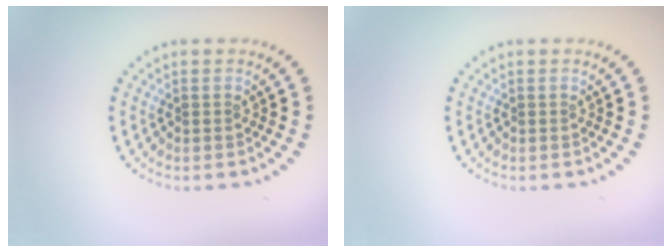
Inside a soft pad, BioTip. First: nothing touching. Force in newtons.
{"total": 0.0}